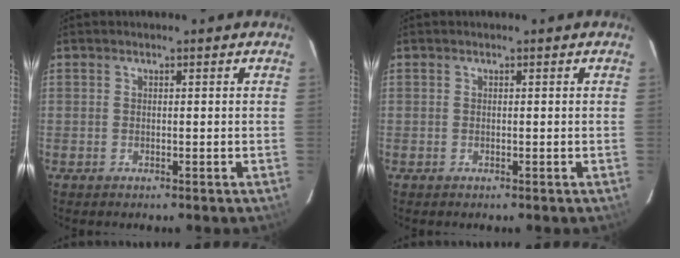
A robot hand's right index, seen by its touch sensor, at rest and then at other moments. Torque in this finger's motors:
{"motor_torque": [-0.01, 0.00, 0.04, 0.01]}